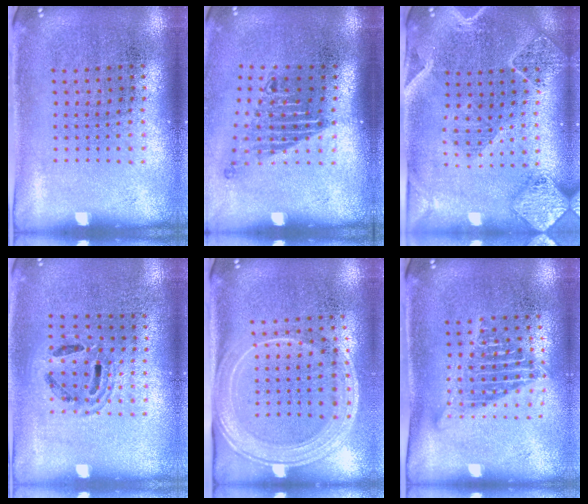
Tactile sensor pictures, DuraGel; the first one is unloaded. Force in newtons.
{"total": 1.7, "press": 1.2, "slide": 1.2}
{"total": 2.4, "press": 2.2, "slide": 0.9}
{"total": 1.1, "press": 1.1, "slide": 0.3}
{"total": 2.1, "press": 1.8, "slide": 1.1}
{"total": 1.6, "press": 1.3, "slide": 0.9}